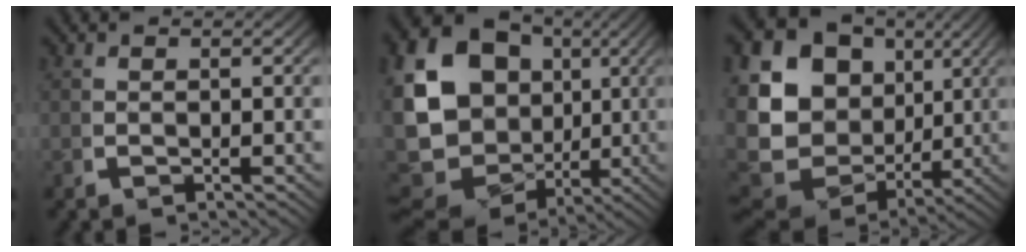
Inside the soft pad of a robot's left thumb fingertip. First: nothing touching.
{"total": 16.8, "force": [0.5, 13.7, 9.7], "torque": [-0.227, -0.039, 0.019]}
{"total": 15.9, "force": [0.7, 12.6, 9.6], "torque": [-0.206, -0.034, 0.019]}